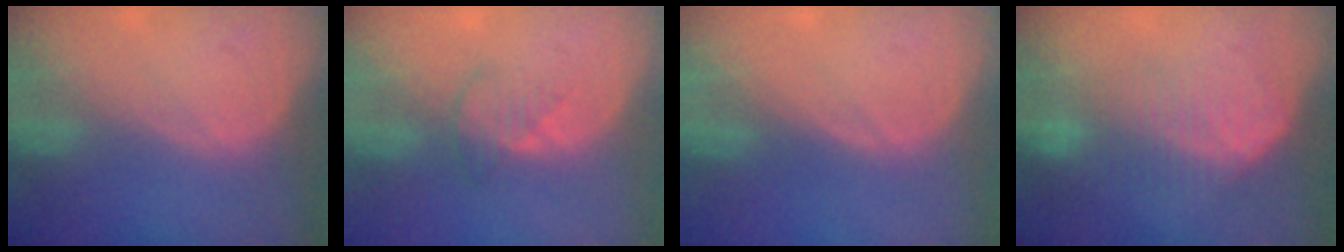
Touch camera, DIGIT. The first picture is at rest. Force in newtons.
{"total": 3.0, "press": 2.8, "slide": 1.1}
{"total": 0.0}
{"total": 6.9, "press": 6.7, "slide": 1.4}